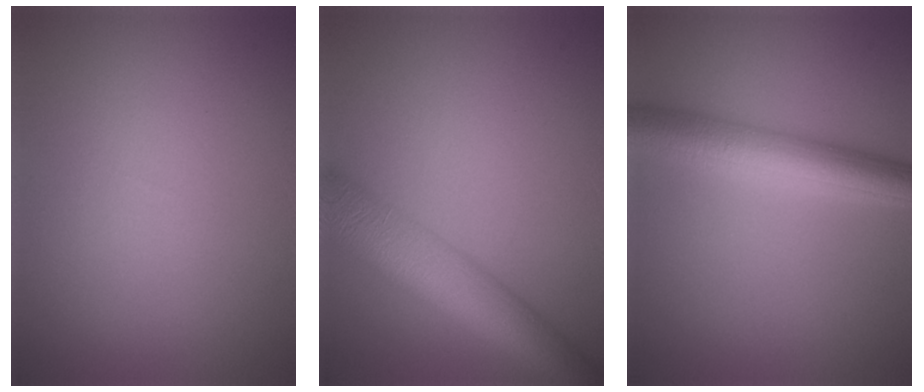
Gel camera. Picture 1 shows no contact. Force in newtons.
{"total": 8.7, "press": 8.7, "slide": 0.3}
{"total": 5.8, "press": 5.8, "slide": 0.1}